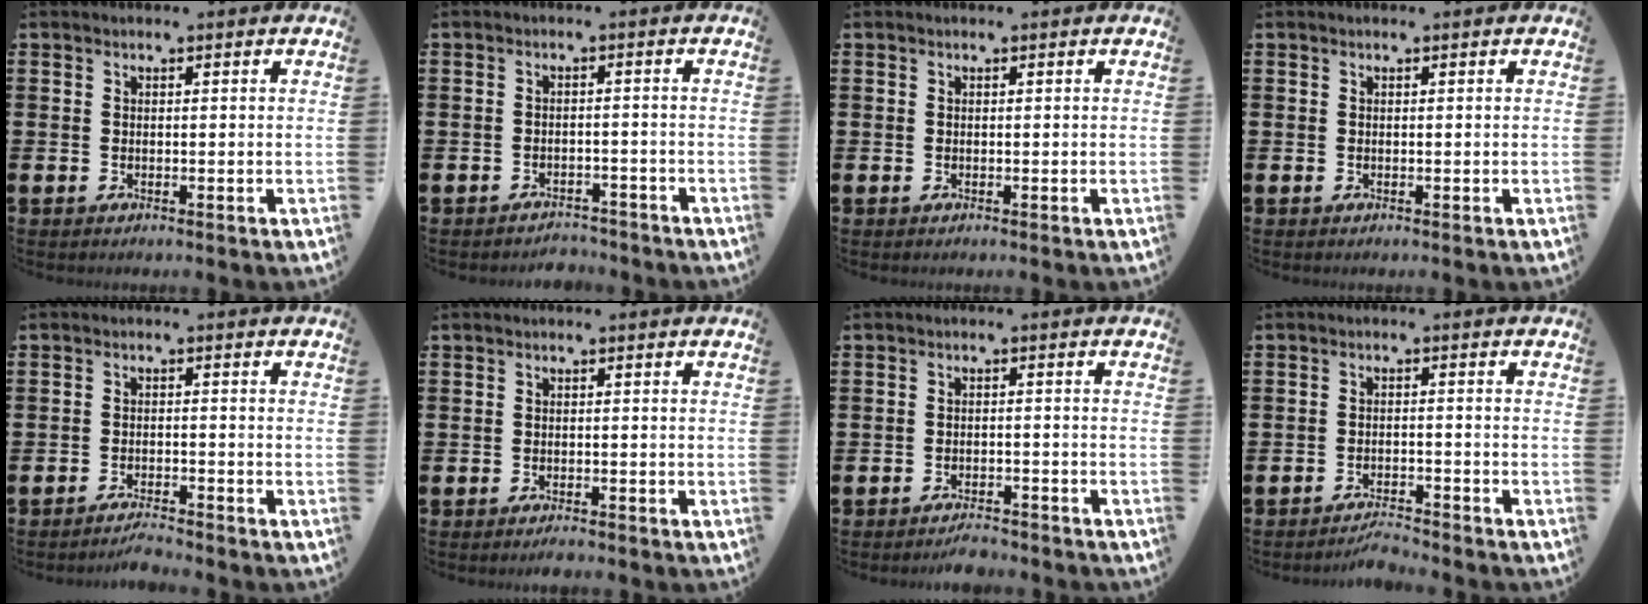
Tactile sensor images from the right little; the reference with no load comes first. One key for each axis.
{"total": 2.1, "fx": -2.1, "fy": 0.1, "fz": -0.2, "tx": -0.004, "ty": 0.004, "tz": -0.047}
{"total": 0.0}
{"total": 0.0}
{"total": 2.0, "fx": -2.0, "fy": -0.1, "fz": 0.4, "tx": -0.008, "ty": 0.004, "tz": -0.040}
{"total": 0.8, "fx": -0.8, "fy": 0.1, "fz": 0.3, "tx": -0.008, "ty": -0.003, "tz": -0.015}
{"total": 2.2, "fx": -2.1, "fy": 0.1, "fz": 0.3, "tx": -0.010, "ty": 0.005, "tz": -0.044}
{"total": 2.5, "fx": -2.5, "fy": 0.1, "fz": 0.1, "tx": -0.008, "ty": 0.005, "tz": -0.052}